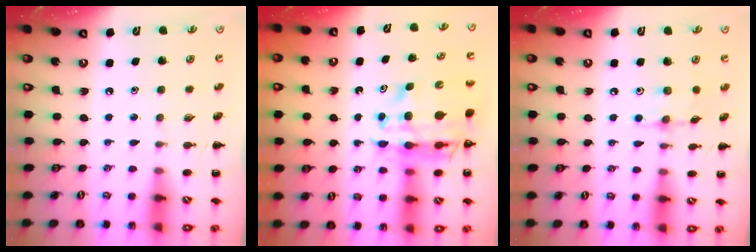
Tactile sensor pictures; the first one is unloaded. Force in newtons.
{"total": 11.9, "press": 11.4, "slide": 3.2}
{"total": 6.3, "press": 6.3, "slide": 0.7}